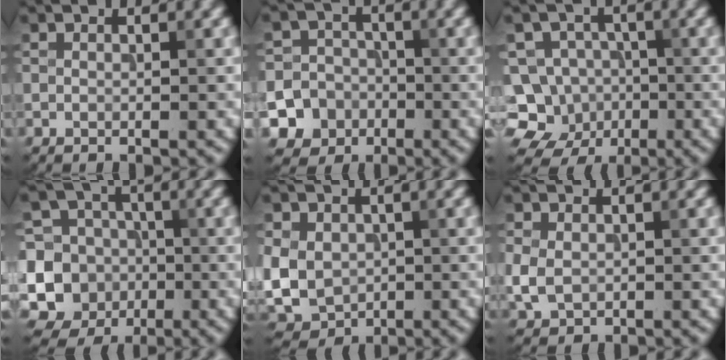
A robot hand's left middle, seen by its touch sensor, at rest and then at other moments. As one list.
[{"total": 7.0, "force": [-3.3, 6.1, 0.8], "torque": [-0.001, -0.011, -0.073]}, {"total": 9.1, "force": [-3.6, 8.0, 2.1], "torque": [-0.023, 0.012, -0.081]}, {"total": 13.3, "force": [-2.9, 12.5, 3.1], "torque": [-0.089, 0.003, -0.061]}, {"total": 8.3, "force": [-0.4, 7.1, 4.3], "torque": [-0.101, 0.003, -0.028]}, {"total": 2.6, "force": [-0.2, 2.1, 1.6], "torque": [-0.038, -0.004, -0.004]}]